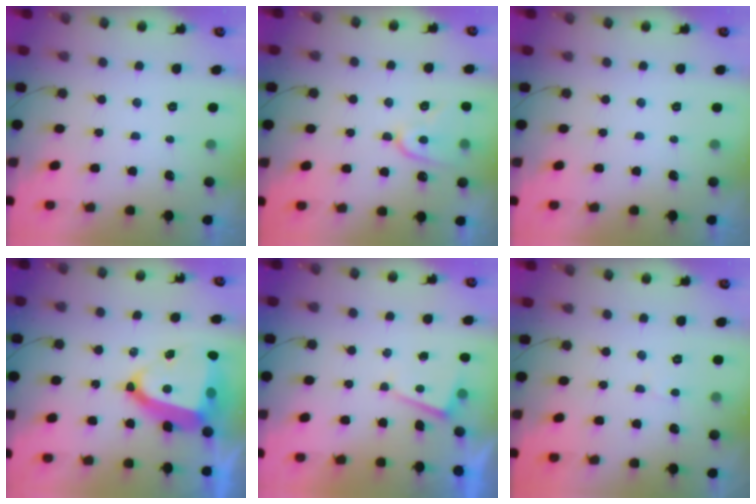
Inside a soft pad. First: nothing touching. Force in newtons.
{"total": 10.7, "press": 10.7, "slide": 0.7}
{"total": 0.0}
{"total": 16.7, "press": 16.7, "slide": 1.7}
{"total": 2.0, "press": 2.0, "slide": 0.3}
{"total": 3.8, "press": 3.8, "slide": 0.4}